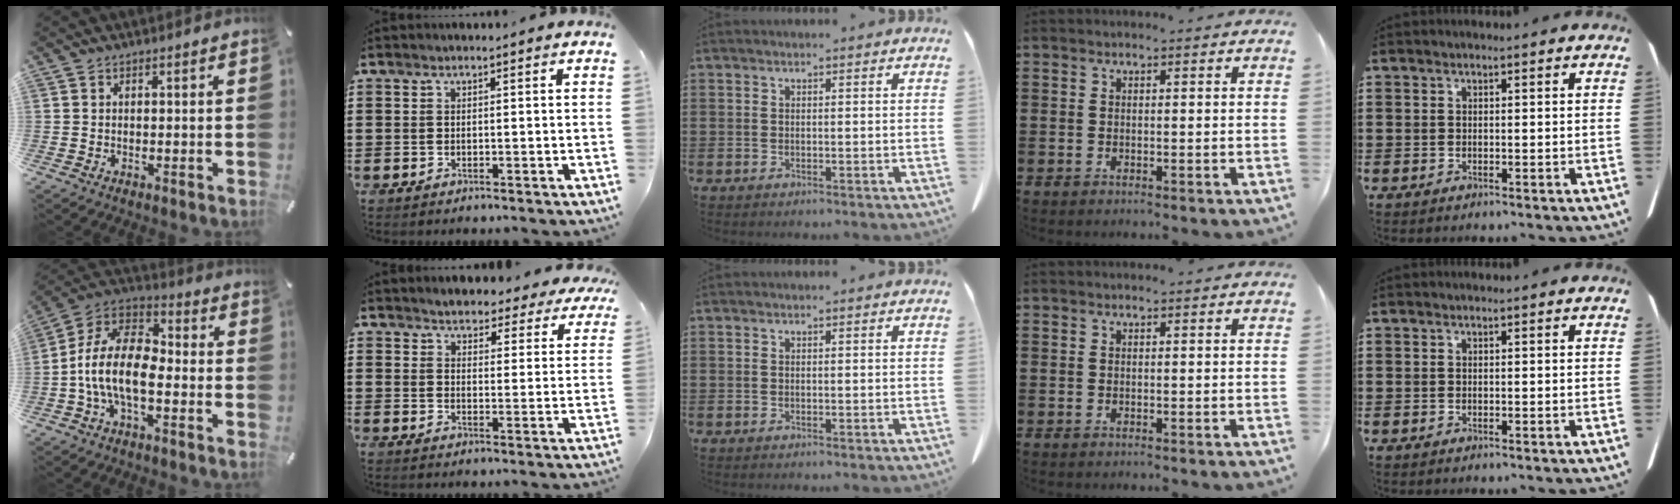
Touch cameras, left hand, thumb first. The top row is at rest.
{"thumb": {"total": 13.6, "force": [-5.0, 7.2, 10.5], "torque": [-0.229, 0.010, -0.097]}, "index": {"total": 3.8, "force": [3.8, 0.5, -0.1], "torque": [-0.021, -0.018, 0.065]}}